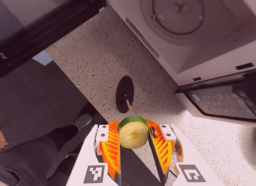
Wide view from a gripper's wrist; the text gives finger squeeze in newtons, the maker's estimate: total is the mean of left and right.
{"total": 10.9, "left": 11.1, "right": 10.7}